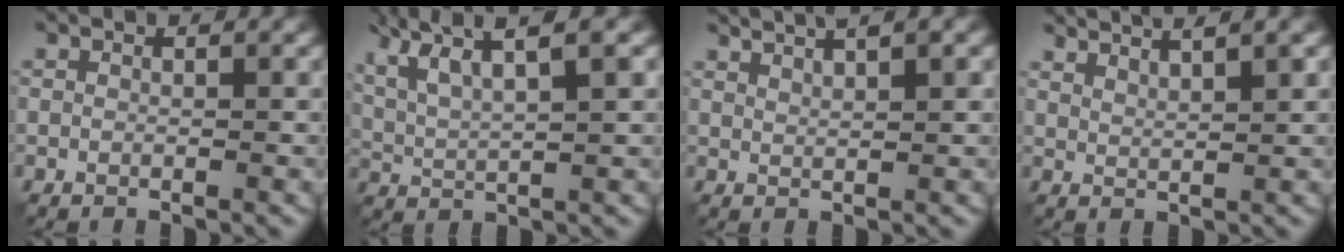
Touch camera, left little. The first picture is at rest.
{"total": 7.1, "force": [4.2, 1.6, 5.5], "torque": [-0.103, 0.021, 0.068]}
{"total": 4.0, "force": [2.7, 0.8, 2.8], "torque": [-0.027, 0.009, 0.029]}
{"total": 4.3, "force": [3.5, 0.7, 2.4], "torque": [-0.021, 0.009, 0.041]}